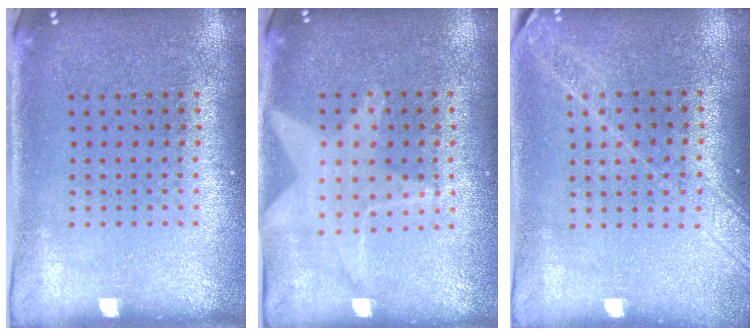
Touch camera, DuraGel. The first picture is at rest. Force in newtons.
{"total": 1.1, "press": 1.1, "slide": 0.1}
{"total": 1.7, "press": 1.4, "slide": 0.9}